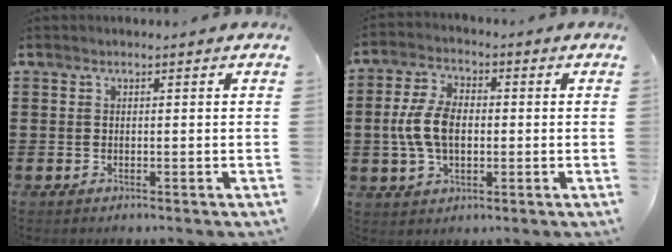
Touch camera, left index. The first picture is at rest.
{"total": 7.7, "force": [-0.5, 4.8, 6.1], "torque": [-0.150, 0.005, -0.018]}